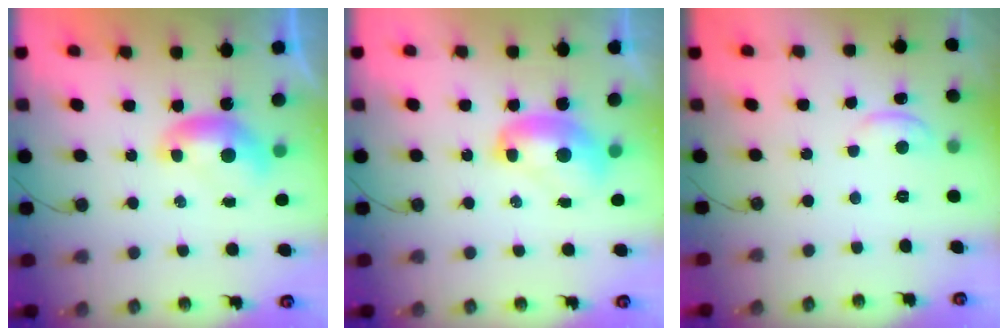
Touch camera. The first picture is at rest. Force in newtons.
{"total": 2.4, "press": 2.4, "slide": 0.3}
{"total": 0.9, "press": 0.8, "slide": 0.4}